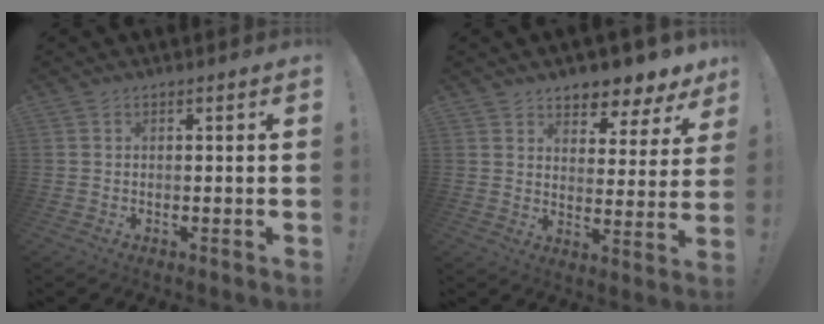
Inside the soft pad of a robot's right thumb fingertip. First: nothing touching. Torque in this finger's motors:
{"motor_torque": [0.04, 0.09, 0.29, 0.21, 0.00]}